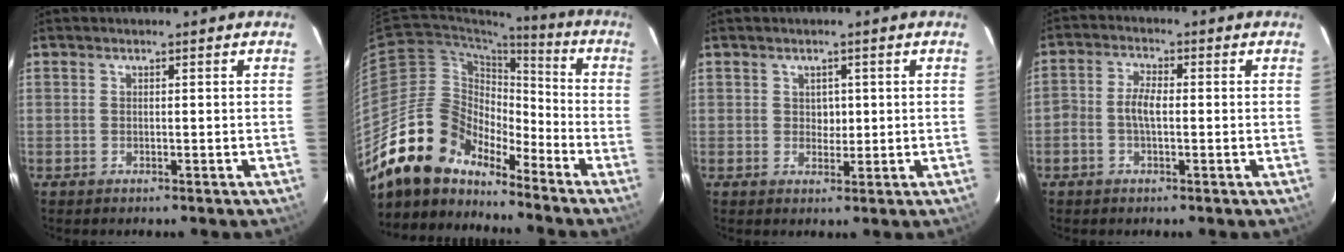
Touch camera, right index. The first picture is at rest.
{"total": 15.8, "force": [-13.5, 7.2, 4.3], "torque": [-0.082, 0.029, -0.250]}
{"total": 2.1, "force": [0.4, 1.9, 0.8], "torque": [-0.008, 0.005, 0.008]}
{"total": 3.8, "force": [-0.7, 1.7, 3.3], "torque": [-0.072, 0.010, -0.017]}